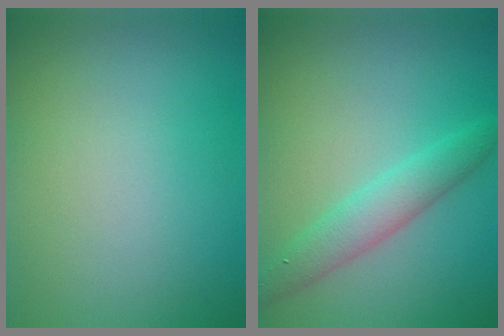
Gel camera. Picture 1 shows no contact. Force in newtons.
{"total": 3.4, "press": 3.4, "slide": 0.1}